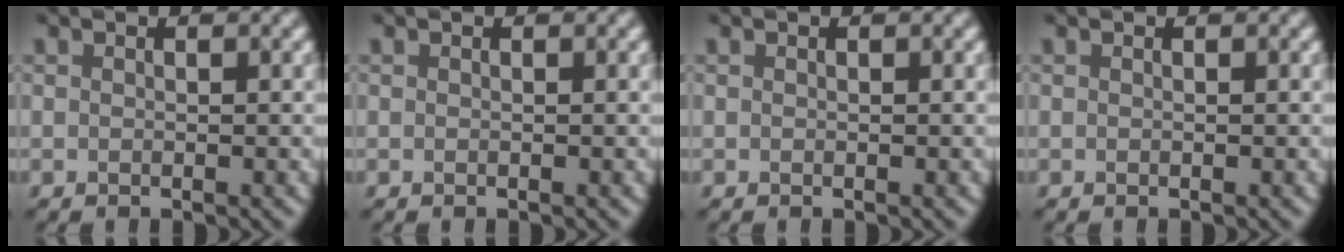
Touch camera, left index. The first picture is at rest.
{"total": 0.0}
{"total": 0.0}
{"total": 0.0}